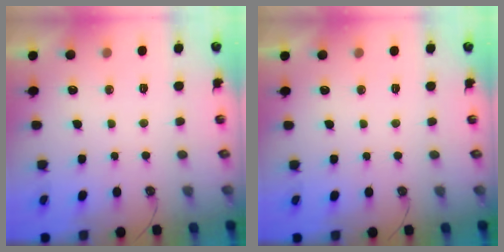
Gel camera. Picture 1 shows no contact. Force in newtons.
{"total": 0.0}